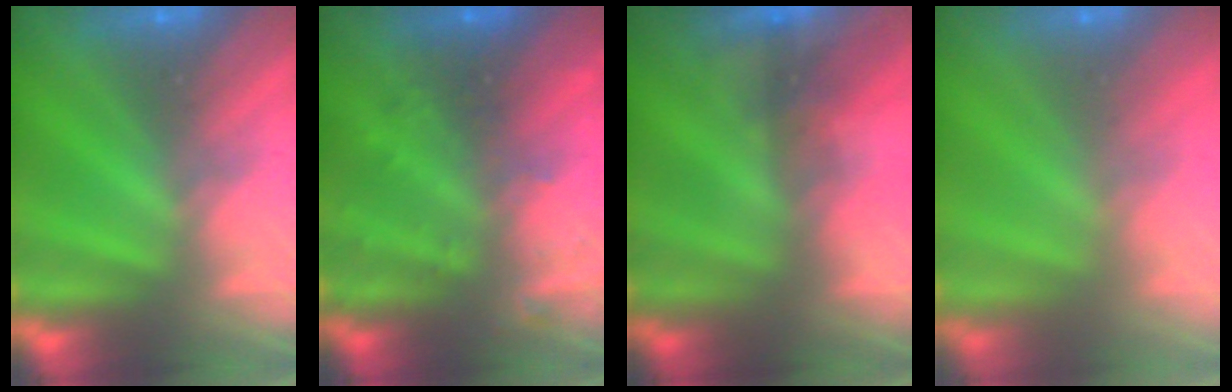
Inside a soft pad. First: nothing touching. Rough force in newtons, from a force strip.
{"total": 3.0}
{"total": 4.5}
{"total": 2.3}